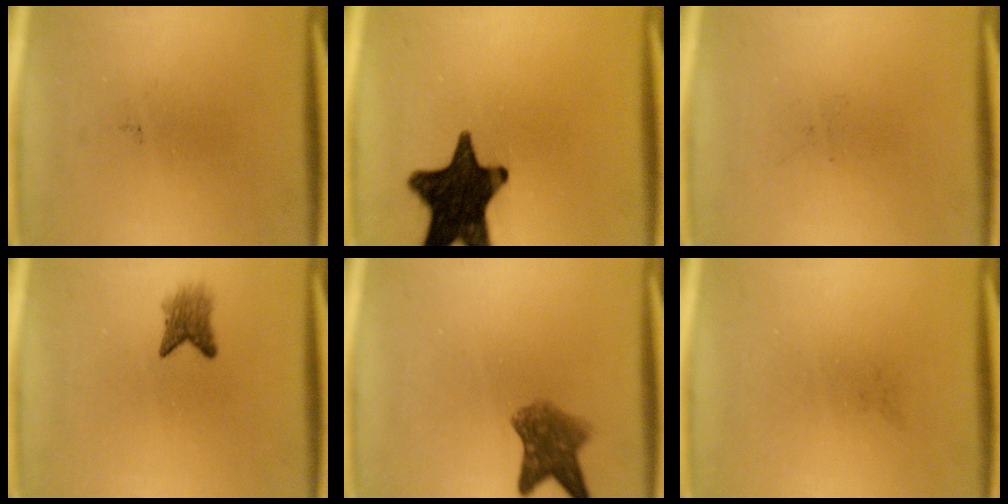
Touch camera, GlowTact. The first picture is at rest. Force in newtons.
{"total": 17.9}
{"total": 0.0}
{"total": 2.9}
{"total": 5.8}
{"total": 0.0}